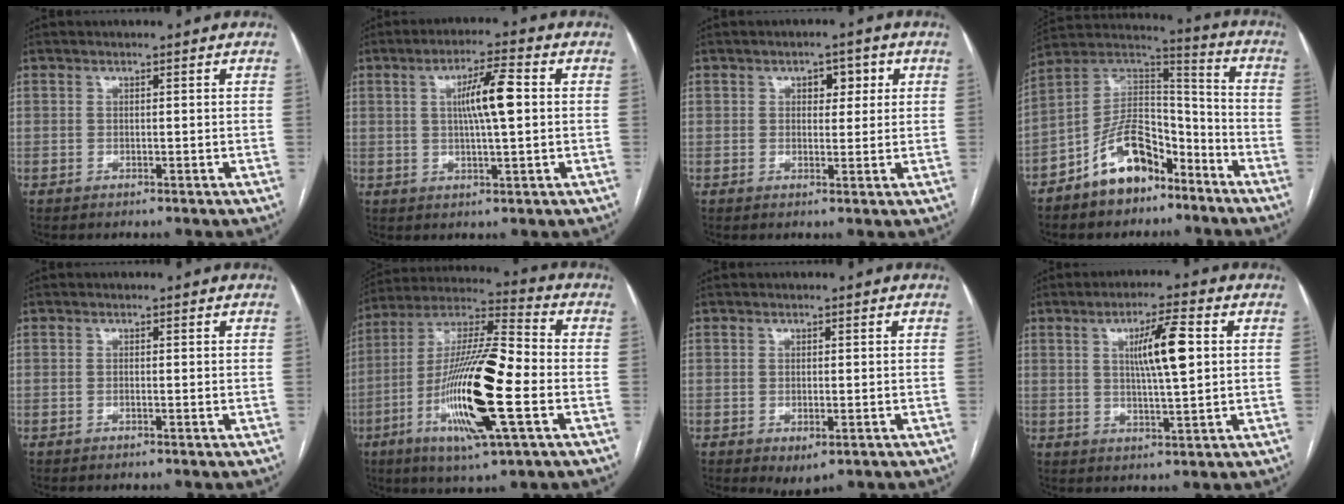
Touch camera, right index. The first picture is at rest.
{"total": 7.3, "force": [1.1, 0.6, 7.2], "torque": [-0.126, 0.008, 0.017]}
{"total": 3.5, "force": [1.3, 2.0, 2.5], "torque": [-0.029, 0.011, 0.018]}
{"total": 13.1, "force": [-8.0, 6.8, 7.8], "torque": [-0.149, 0.035, -0.141]}
{"total": 0.0}
{"total": 20.4, "force": [-5.5, 2.3, 19.5], "torque": [-0.383, -0.015, -0.100]}
{"total": 2.7, "force": [-1.0, 1.2, 2.2], "torque": [-0.031, -0.004, -0.003]}
{"total": 8.0, "force": [1.8, 0.6, 7.8], "torque": [-0.134, 0.004, 0.031]}